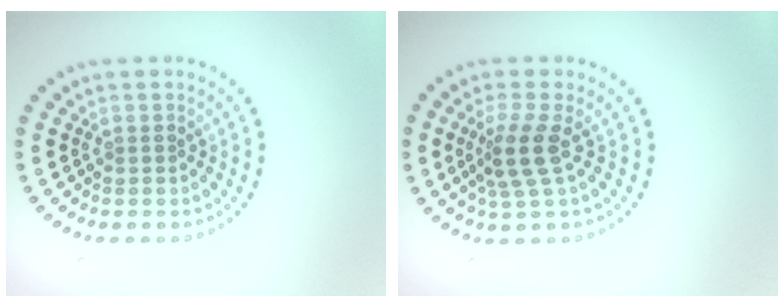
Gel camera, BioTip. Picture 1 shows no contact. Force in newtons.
{"total": 3.2, "press": 2.5, "slide": 2.0}